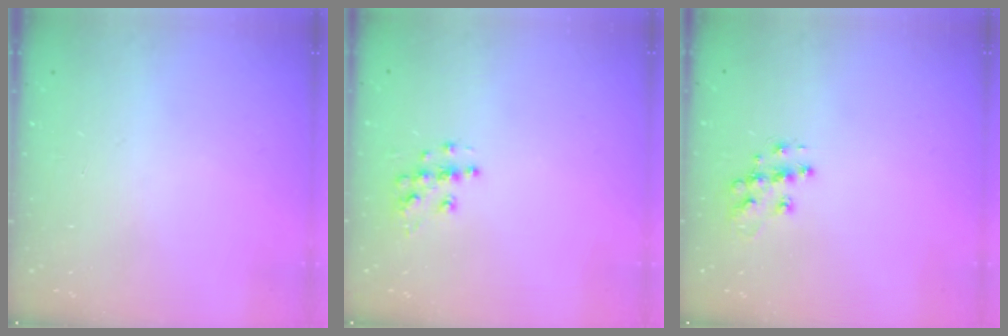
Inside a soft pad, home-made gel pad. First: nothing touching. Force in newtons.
{"total": 7.3, "press": 7.3, "slide": 0.2}
{"total": 10.2, "press": 10.2, "slide": 0.7}